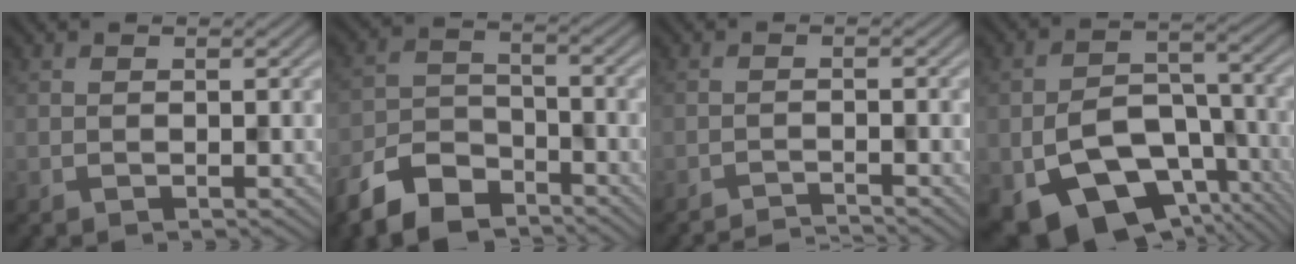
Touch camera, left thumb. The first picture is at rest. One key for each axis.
{"total": 9.1, "fx": -6.9, "fy": 4.1, "fz": 4.1, "tx": -0.090, "ty": -0.012, "tz": -0.148}
{"total": 2.6, "fx": -2.5, "fy": 0.1, "fz": 0.8, "tx": -0.007, "ty": 0.004, "tz": -0.049}
{"total": 13.7, "fx": -6.8, "fy": 8.2, "fz": 8.5, "tx": -0.159, "ty": -0.028, "tz": -0.114}